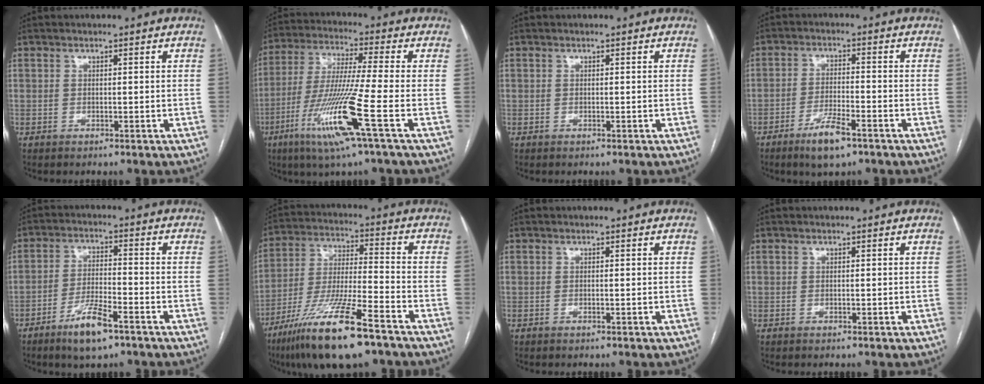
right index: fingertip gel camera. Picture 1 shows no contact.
{"total": 14.2, "force": [-5.9, -1.5, 12.9], "torque": [-0.264, -0.028, -0.115]}
{"total": 0.0}
{"total": 6.5, "force": [-4.3, 1.2, 4.7], "torque": [-0.092, -0.008, -0.072]}
{"total": 7.7, "force": [-5.0, 1.5, 5.7], "torque": [-0.112, -0.009, -0.088]}
{"total": 17.4, "force": [-11.3, 1.7, 13.1], "torque": [-0.263, -0.040, -0.207]}
{"total": 0.0}
{"total": 0.0}